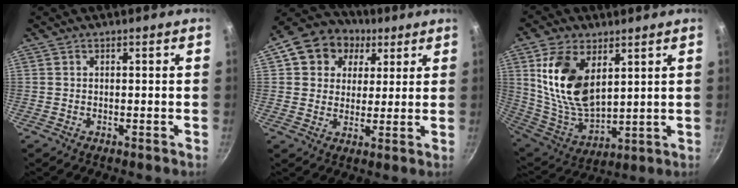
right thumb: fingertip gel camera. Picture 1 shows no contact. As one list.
[{"total": 13.2, "force": [5.3, 10.7, 5.7], "torque": [-0.073, 0.010, 0.078]}, {"total": 16.8, "force": [5.6, 9.6, 12.5], "torque": [-0.224, -0.038, 0.124]}]